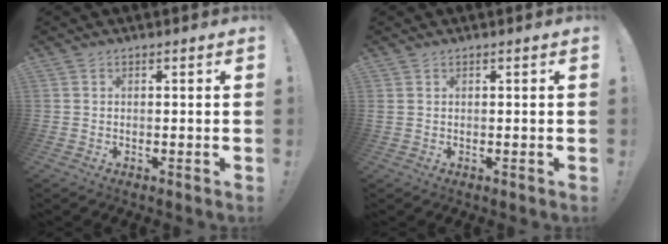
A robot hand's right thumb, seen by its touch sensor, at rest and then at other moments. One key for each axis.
{"total": 0.7, "fx": 0.4, "fy": 0.4, "fz": 0.4, "tx": -0.013, "ty": 0.002, "tz": 0.009}